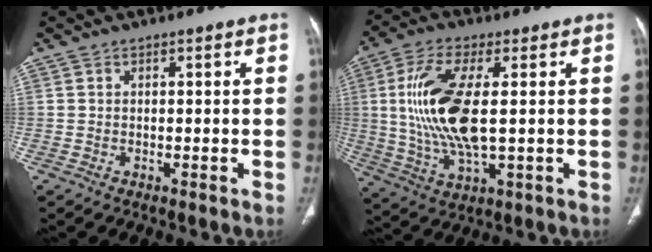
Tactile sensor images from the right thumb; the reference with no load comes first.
{"total": 15.4, "force": [1.5, 5.7, 14.3], "torque": [-0.308, -0.008, 0.033]}